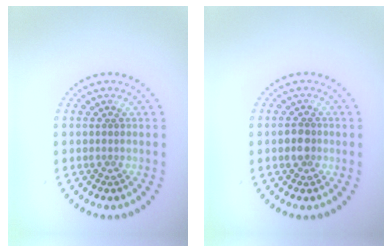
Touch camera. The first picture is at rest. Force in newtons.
{"total": 1.7, "press": 1.6, "slide": 0.5}